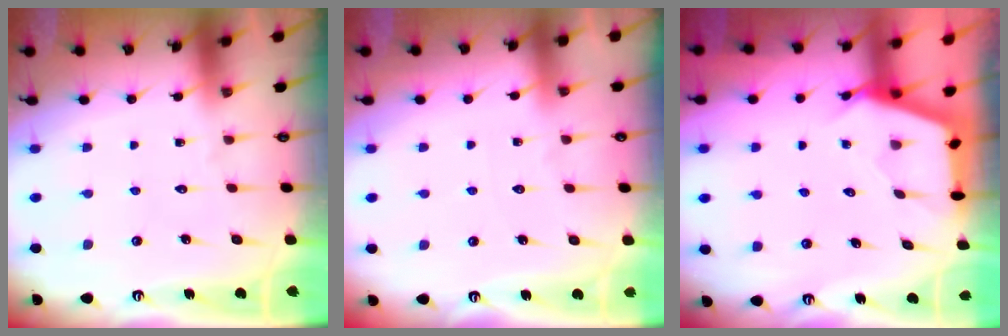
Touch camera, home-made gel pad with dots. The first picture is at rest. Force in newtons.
{"total": 1.8, "press": 1.8, "slide": 0.3}
{"total": 2.8, "press": 2.7, "slide": 0.4}